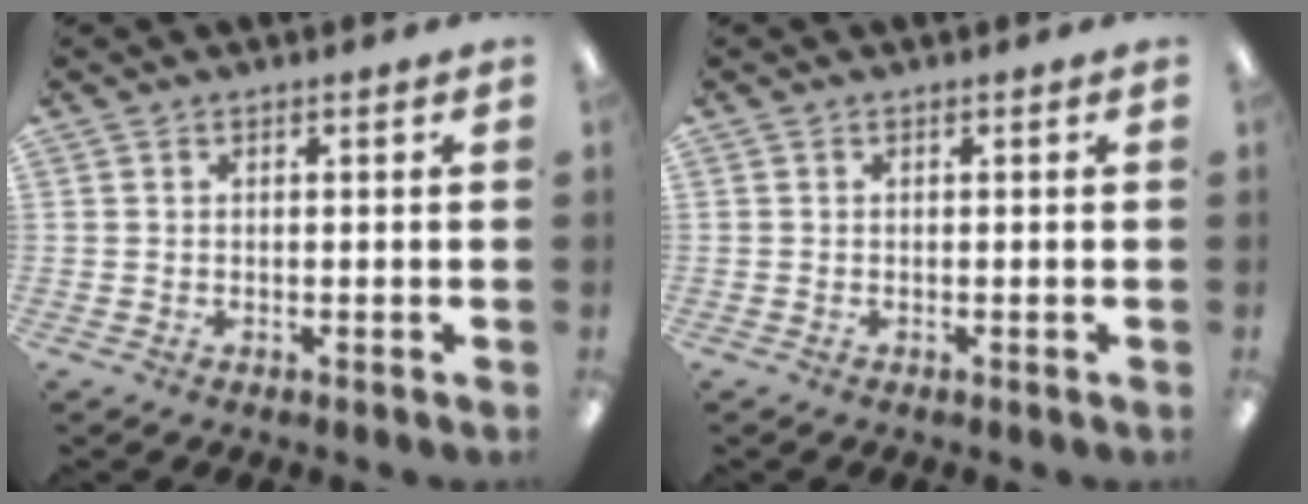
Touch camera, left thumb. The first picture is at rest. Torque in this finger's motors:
{"motor_torque": [-0.01, 0.00, 0.13, -0.12, 0.00]}